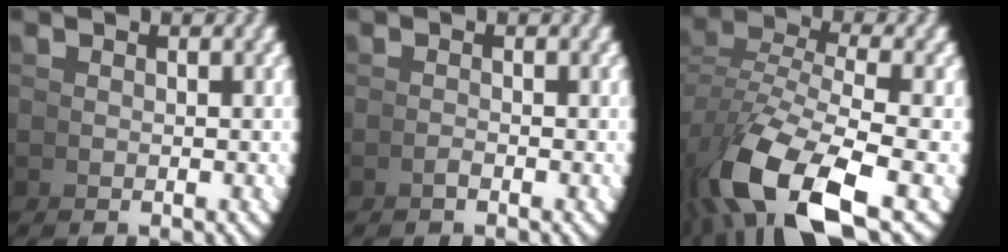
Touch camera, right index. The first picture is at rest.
{"total": 1.1, "force": [-0.5, -1.0, -0.2], "torque": [0.006, 0.005, -0.011]}
{"total": 7.9, "force": [-3.7, 3.2, 6.2], "torque": [-0.135, -0.038, -0.036]}